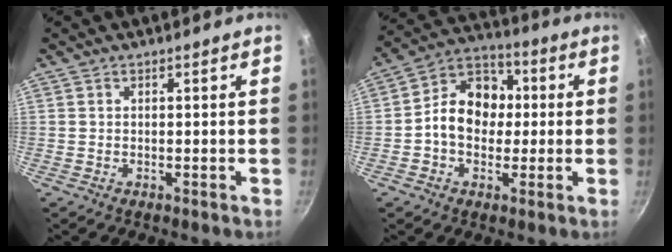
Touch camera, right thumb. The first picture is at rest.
{"total": 12.2, "force": [0.0, 9.6, 7.5], "torque": [-0.077, 0.032, -0.021]}